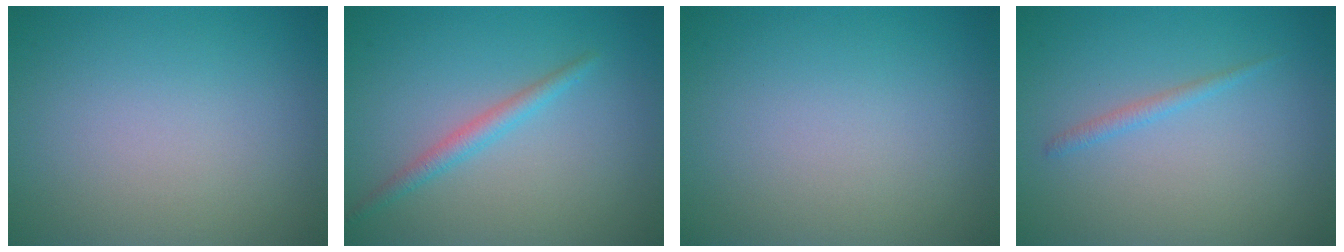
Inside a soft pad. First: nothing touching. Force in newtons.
{"total": 1.8, "press": 1.8, "slide": 0.1}
{"total": 0.0}
{"total": 1.0, "press": 1.0, "slide": 0.1}